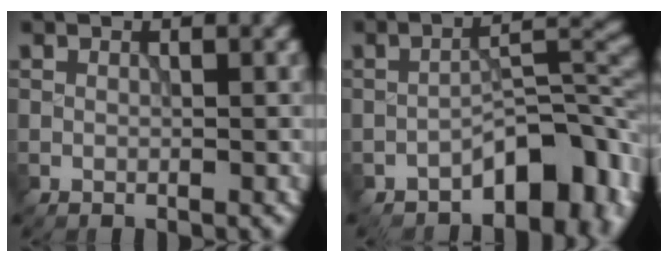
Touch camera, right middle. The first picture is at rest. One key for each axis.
{"total": 7.0, "fx": -4.1, "fy": 3.0, "fz": 4.8, "tx": -0.047, "ty": 0.013, "tz": -0.069}